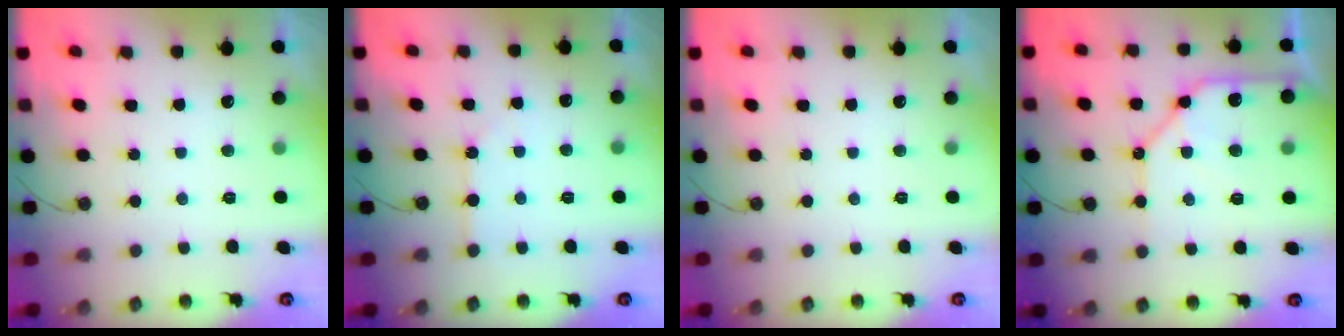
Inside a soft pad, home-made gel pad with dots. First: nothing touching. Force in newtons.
{"total": 2.7, "press": 2.7, "slide": 0.3}
{"total": 0.0}
{"total": 13.7, "press": 13.5, "slide": 1.7}